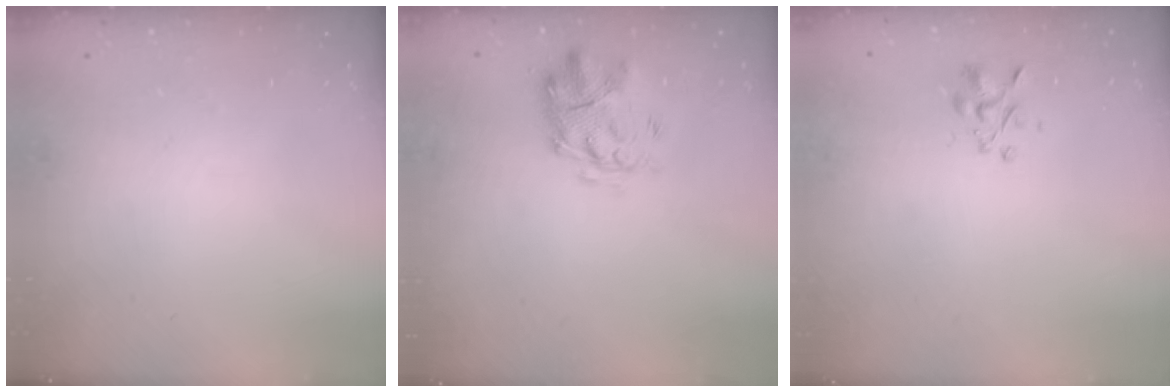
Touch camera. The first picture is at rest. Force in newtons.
{"total": 3.7, "press": 3.4, "slide": 1.6}
{"total": 1.7, "press": 1.6, "slide": 0.7}